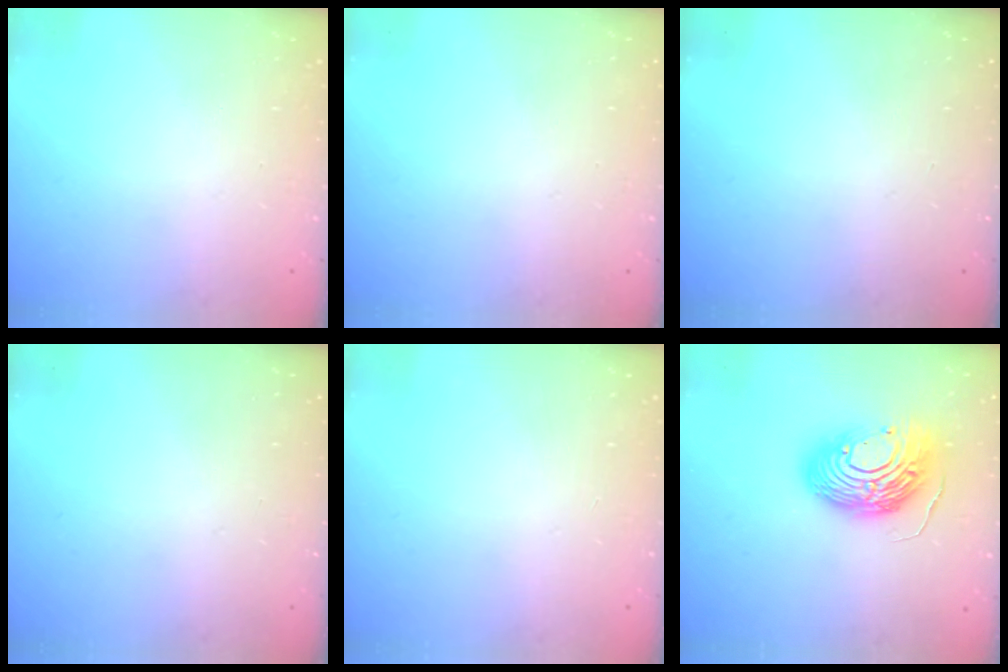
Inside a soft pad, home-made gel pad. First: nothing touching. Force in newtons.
{"total": 0.0}
{"total": 0.0}
{"total": 0.0}
{"total": 0.0}
{"total": 16.0, "press": 15.8, "slide": 2.4}